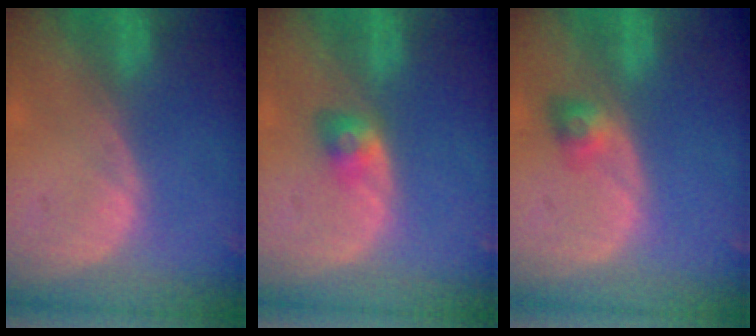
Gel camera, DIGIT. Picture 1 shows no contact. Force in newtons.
{"total": 2.9, "press": 2.5, "slide": 1.6}
{"total": 3.0, "press": 2.7, "slide": 1.3}